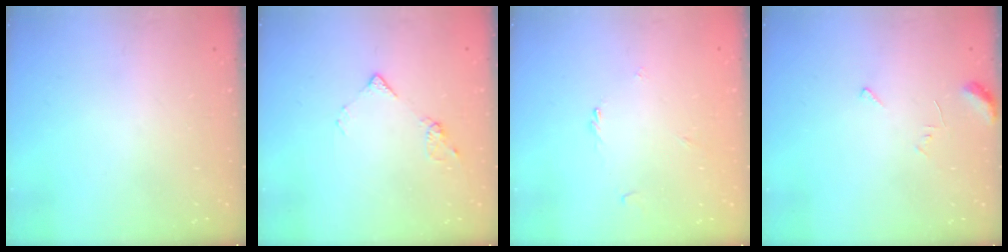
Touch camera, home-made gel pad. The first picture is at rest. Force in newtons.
{"total": 7.9, "press": 7.9, "slide": 0.8}
{"total": 1.2, "press": 1.2, "slide": 0.4}
{"total": 5.5, "press": 5.5, "slide": 0.3}